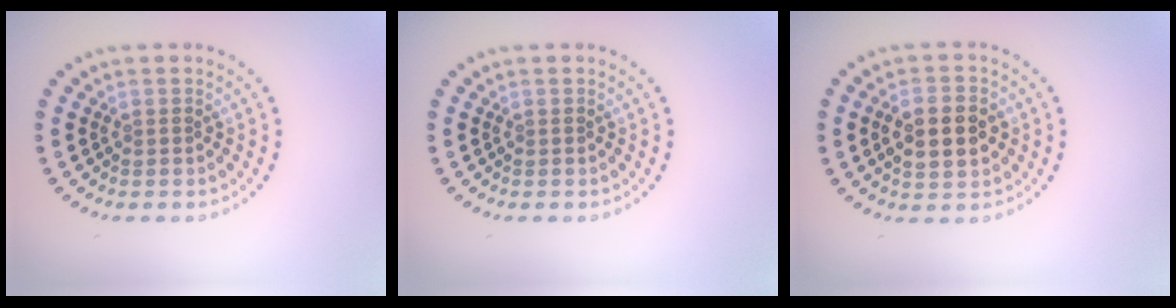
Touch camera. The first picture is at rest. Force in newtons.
{"total": 0.0}
{"total": 4.7, "press": 4.7, "slide": 0.2}